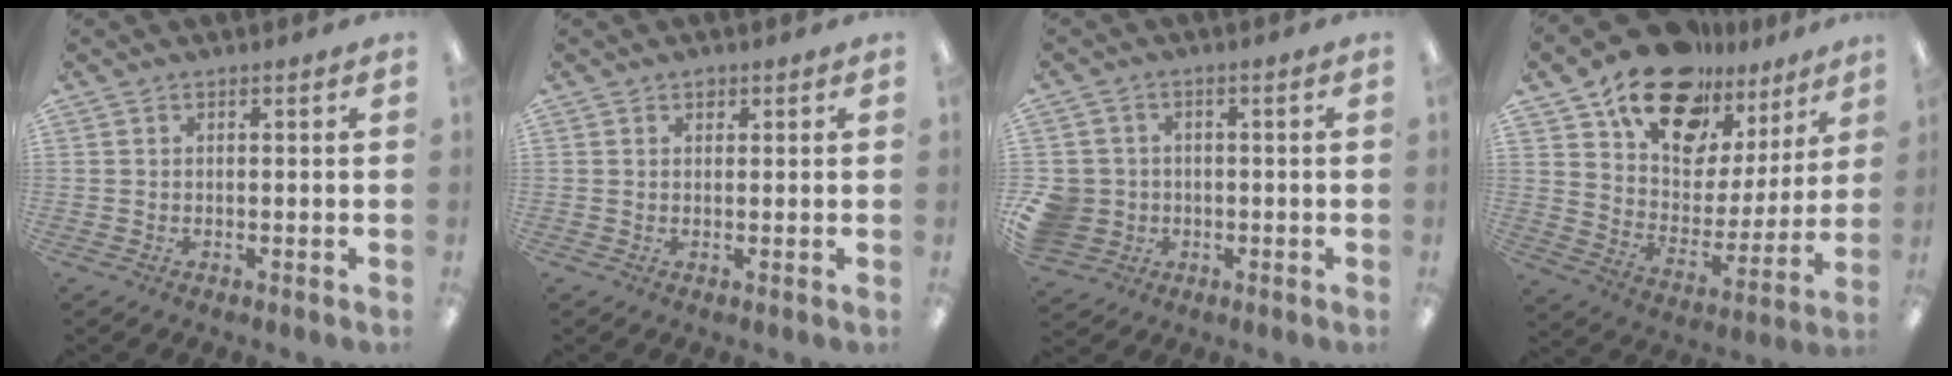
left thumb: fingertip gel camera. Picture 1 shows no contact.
{"total": 1.3, "force": [0.8, 0.8, 0.6], "torque": [-0.005, -0.003, 0.013]}
{"total": 7.1, "force": [-1.3, 6.7, 2.1], "torque": [-0.065, 0.014, -0.021]}
{"total": 19.0, "force": [14.1, 10.4, 7.4], "torque": [-0.132, -0.089, 0.252]}